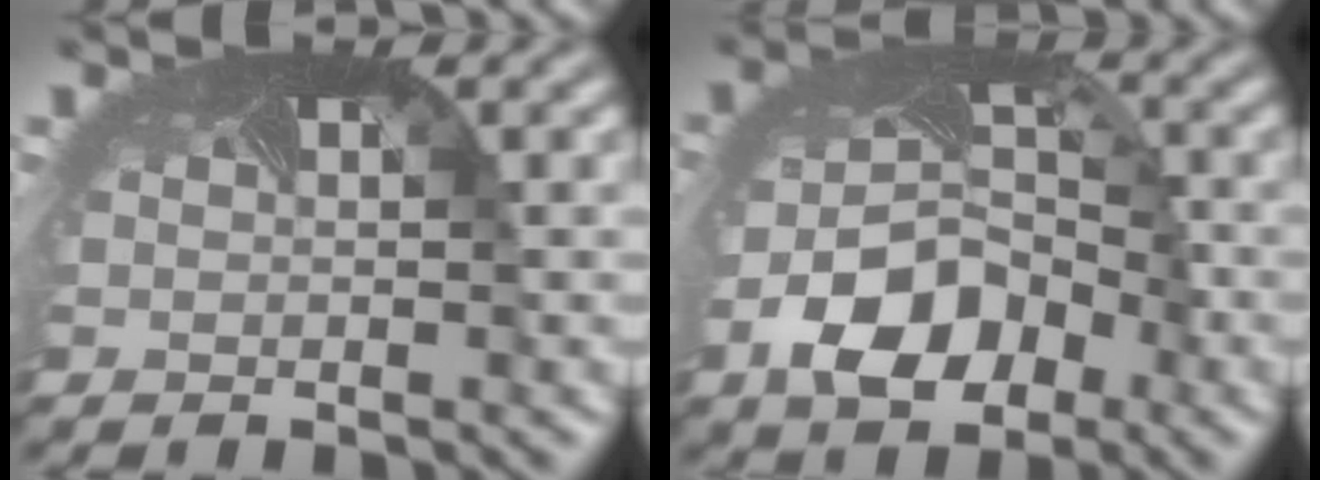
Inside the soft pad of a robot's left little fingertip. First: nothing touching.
{"total": 6.2, "force": [-3.1, 4.2, 3.4], "torque": [-0.085, -0.019, -0.048]}